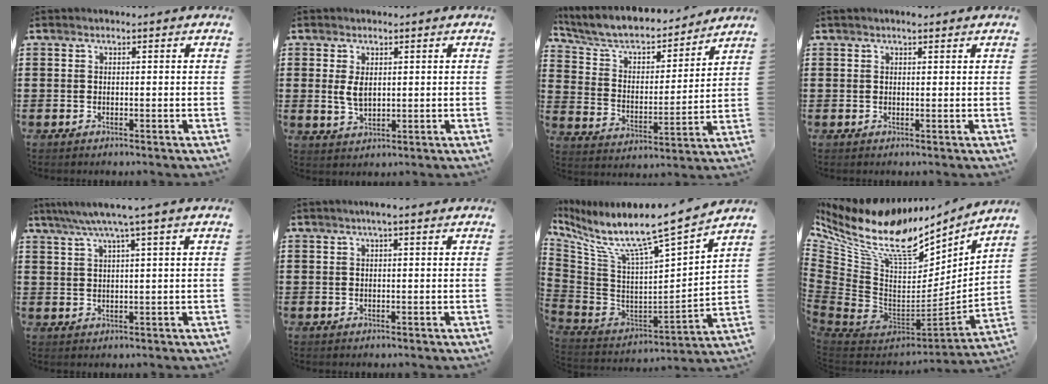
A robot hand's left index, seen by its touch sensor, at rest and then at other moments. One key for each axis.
{"total": 3.3, "fx": 0.7, "fy": 1.8, "fz": 2.6, "tx": -0.063, "ty": 0.002, "tz": 0.010}
{"total": 6.3, "fx": 5.6, "fy": 1.9, "fz": 2.3, "tx": -0.073, "ty": -0.039, "tz": 0.091}
{"total": 1.0, "fx": 0.8, "fy": 0.2, "fz": 0.7, "tx": -0.014, "ty": 0.001, "tz": 0.014}
{"total": 4.5, "fx": 2.7, "fy": -0.7, "fz": 3.6, "tx": -0.076, "ty": -0.005, "tz": 0.042}
{"total": 1.5, "fx": 0.8, "fy": -0.1, "fz": 1.3, "tx": -0.025, "ty": 0.001, "tz": 0.014}
{"total": 9.2, "fx": 7.1, "fy": 0.3, "fz": 5.8, "tx": -0.139, "ty": -0.068, "tz": 0.108}
{"total": 14.0, "fx": 9.8, "fy": 6.2, "fz": 7.9, "tx": -0.187, "ty": -0.077, "tz": 0.169}